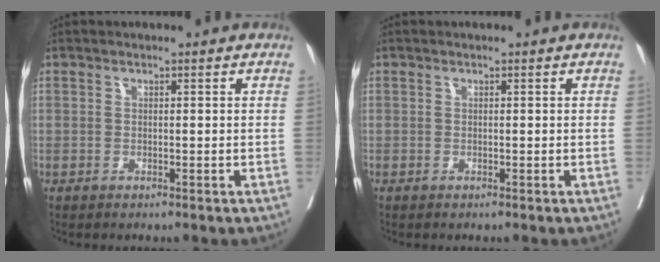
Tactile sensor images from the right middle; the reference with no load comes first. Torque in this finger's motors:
{"motor_torque": [0.14, -0.27, -0.02, -0.01]}